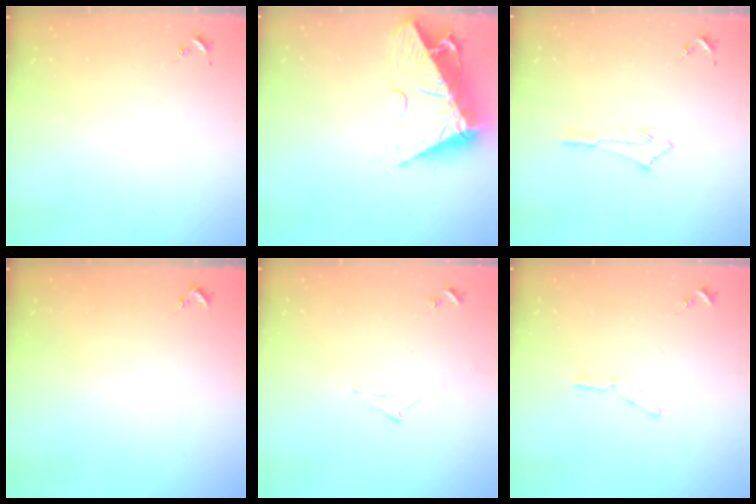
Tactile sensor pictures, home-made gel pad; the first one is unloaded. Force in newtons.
{"total": 17.8, "press": 17.7, "slide": 1.8}
{"total": 2.5, "press": 2.5, "slide": 0.2}
{"total": 0.7, "press": 0.7, "slide": 0.1}
{"total": 7.1, "press": 7.0, "slide": 0.8}
{"total": 3.4, "press": 3.4, "slide": 0.3}